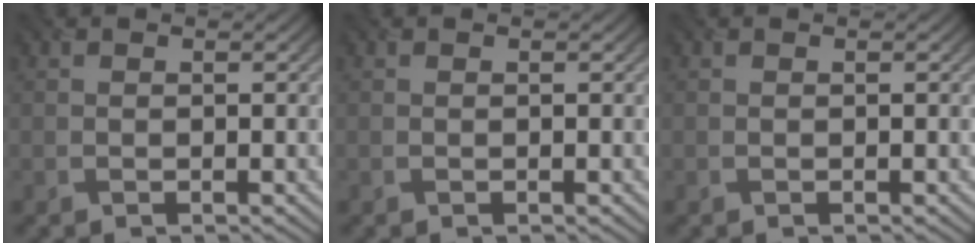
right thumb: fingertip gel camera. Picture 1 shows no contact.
{"total": 0.0}
{"total": 0.0}